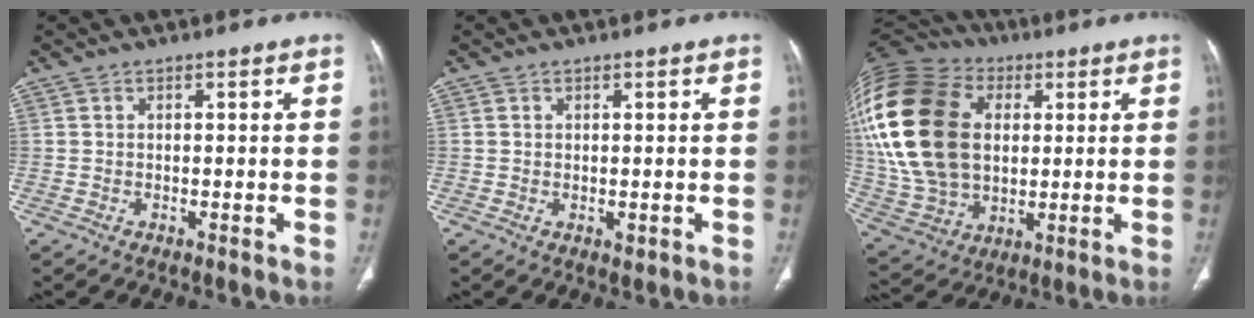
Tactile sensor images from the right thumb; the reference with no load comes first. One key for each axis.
{"total": 0.9, "fx": 0.1, "fy": 0.5, "fz": 0.7, "tx": -0.011, "ty": -0.004, "tz": 0.005}
{"total": 31.2, "fx": 5.8, "fy": 21.4, "fz": 21.9, "tx": -0.483, "ty": 0.026, "tz": 0.119}